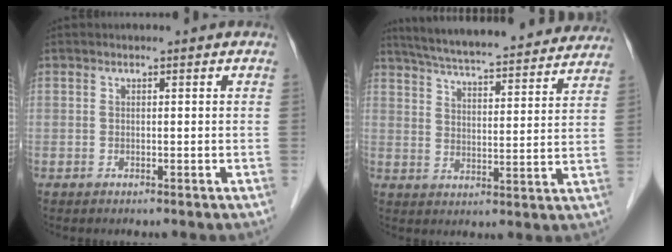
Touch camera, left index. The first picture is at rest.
{"total": 26.5, "force": [24.1, 3.6, 10.4], "torque": [-0.170, -0.010, 0.316]}